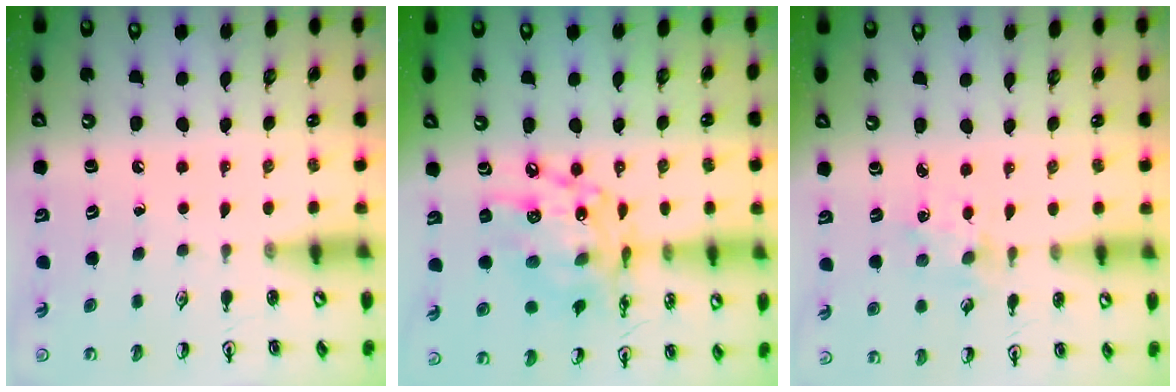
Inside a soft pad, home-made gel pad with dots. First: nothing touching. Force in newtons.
{"total": 17.9, "press": 17.9, "slide": 1.3}
{"total": 1.9, "press": 1.8, "slide": 0.3}